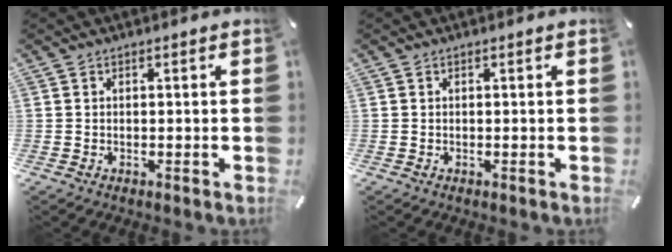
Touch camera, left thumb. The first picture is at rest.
{"total": 0.0}